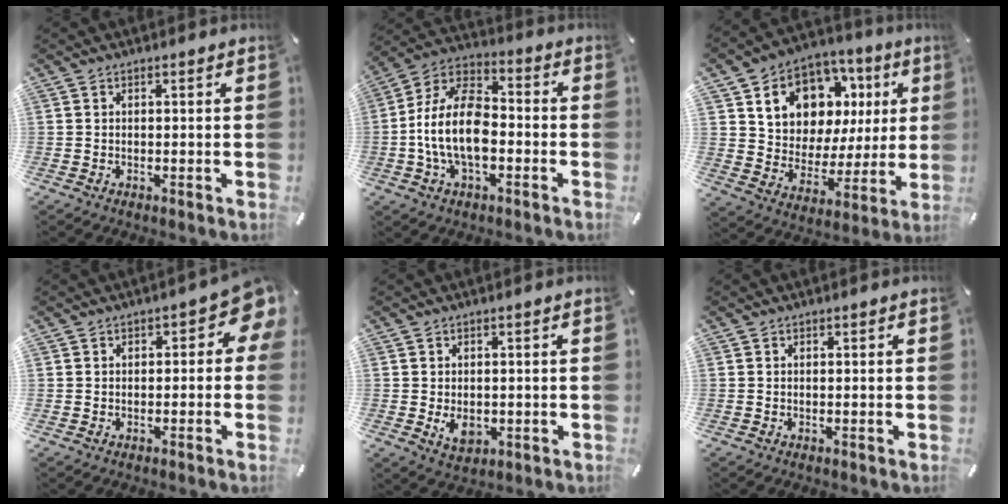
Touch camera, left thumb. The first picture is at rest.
{"total": 14.7, "force": [-3.5, 8.8, 11.2], "torque": [-0.243, 0.015, -0.066]}
{"total": 13.6, "force": [7.0, 10.3, 5.4], "torque": [-0.100, -0.044, 0.130]}
{"total": 5.7, "force": [1.6, 3.2, 4.5], "torque": [-0.047, -0.009, 0.021]}
{"total": 4.3, "force": [-0.7, 3.3, 2.8], "torque": [-0.044, -0.006, -0.015]}
{"total": 0.0}